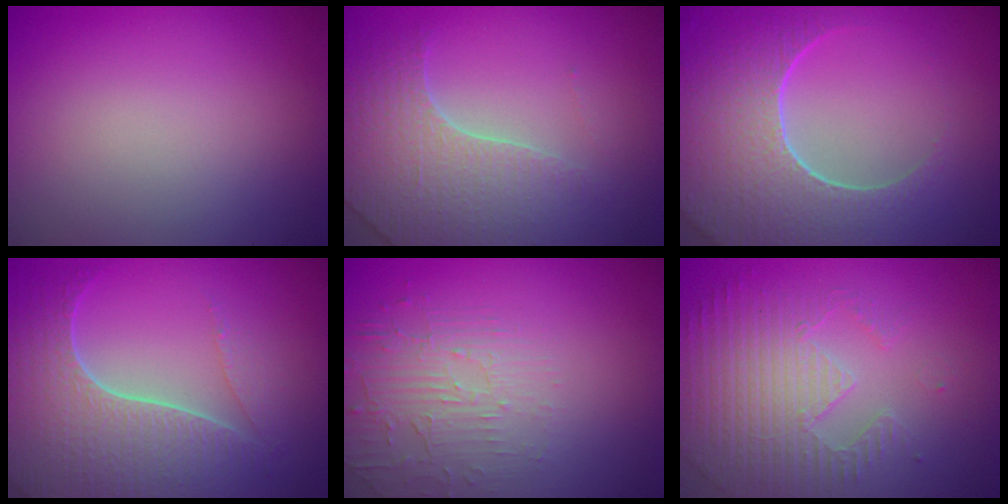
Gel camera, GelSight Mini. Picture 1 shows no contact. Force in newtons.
{"total": 4.1, "press": 4.0, "slide": 0.8}
{"total": 9.0, "press": 6.3, "slide": 6.5}
{"total": 7.4, "press": 5.5, "slide": 5.0}
{"total": 2.1, "press": 1.3, "slide": 1.7}
{"total": 4.2, "press": 4.1, "slide": 0.9}